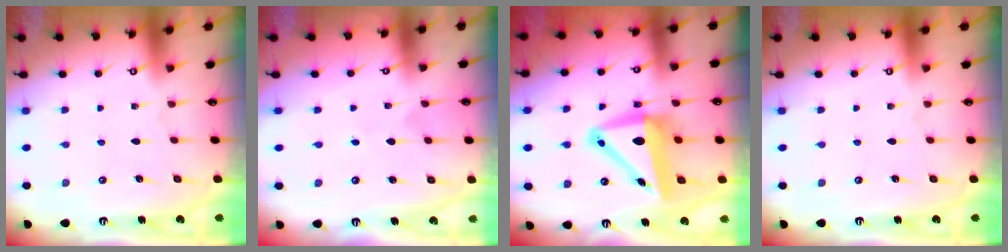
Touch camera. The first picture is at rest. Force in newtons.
{"total": 2.7, "press": 2.7, "slide": 0.2}
{"total": 11.5, "press": 11.3, "slide": 2.1}
{"total": 0.0}